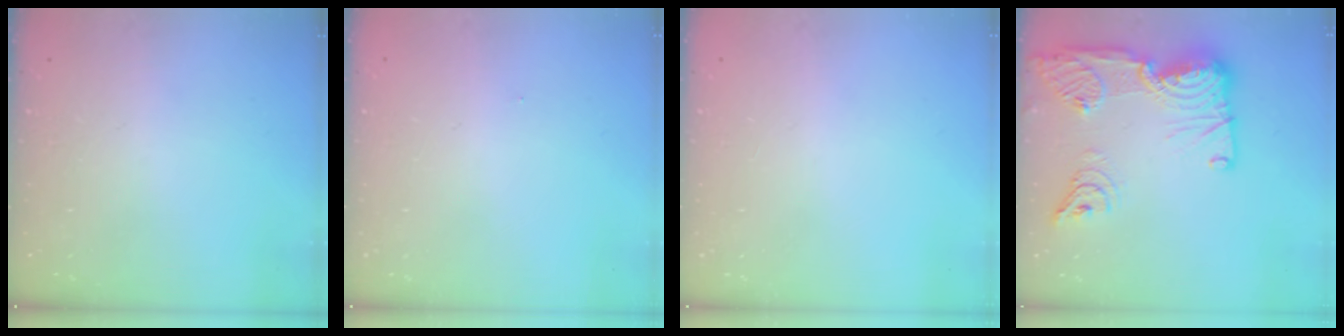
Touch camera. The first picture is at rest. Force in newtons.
{"total": 5.3, "press": 0.3, "slide": 5.2}
{"total": 1.1, "press": 0.8, "slide": 0.7}
{"total": 27.4, "press": 26.4, "slide": 7.2}